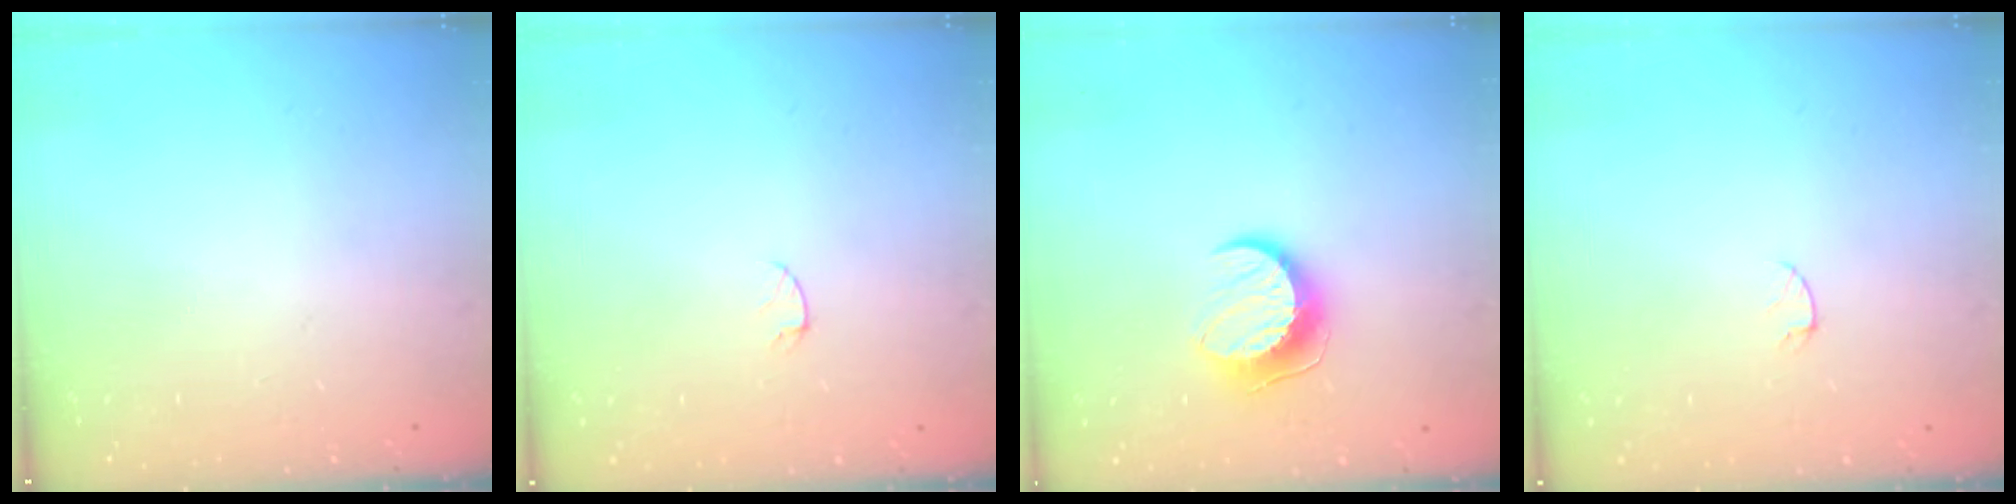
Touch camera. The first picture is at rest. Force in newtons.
{"total": 2.9, "press": 2.9, "slide": 0.3}
{"total": 10.2, "press": 10.1, "slide": 0.5}
{"total": 2.9, "press": 2.9, "slide": 0.3}